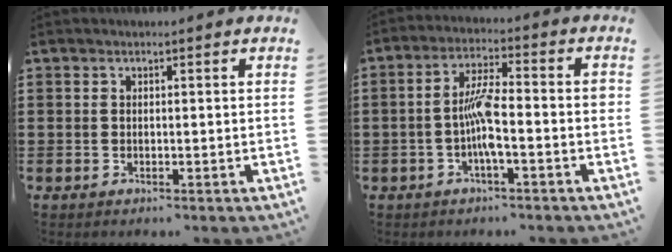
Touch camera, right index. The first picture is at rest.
{"total": 6.8, "force": [-1.6, 1.4, 6.5], "torque": [-0.134, -0.001, -0.037]}